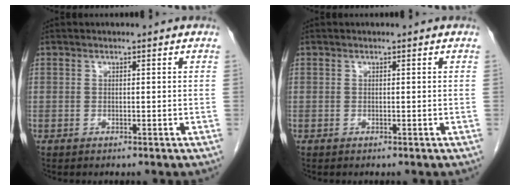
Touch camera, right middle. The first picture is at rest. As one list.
[{"total": 0.0}]